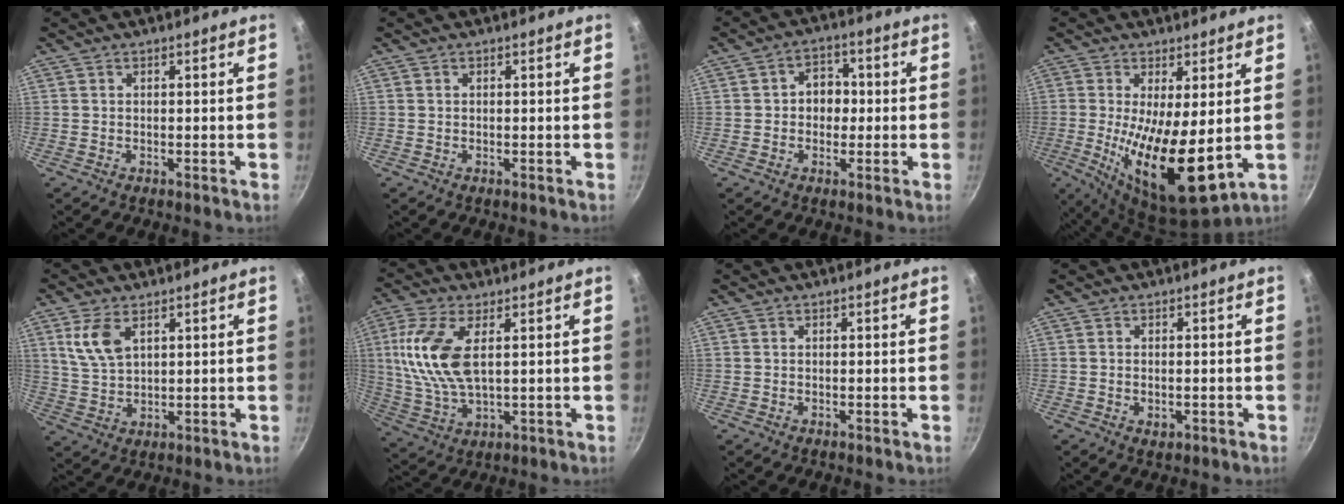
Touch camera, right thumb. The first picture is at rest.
{"total": 0.0}
{"total": 5.7, "force": [-0.2, 4.7, 3.2], "torque": [-0.007, 0.011, -0.008]}
{"total": 15.3, "force": [-0.1, 5.2, 14.4], "torque": [-0.249, -0.031, 0.008]}
{"total": 7.3, "force": [3.3, 4.0, 5.1], "torque": [-0.096, -0.016, 0.071]}
{"total": 13.2, "force": [2.8, 6.2, 11.3], "torque": [-0.232, -0.001, 0.060]}
{"total": 0.0}
{"total": 2.0, "force": [-0.5, 1.3, 1.4], "torque": [-0.022, -0.002, -0.006]}